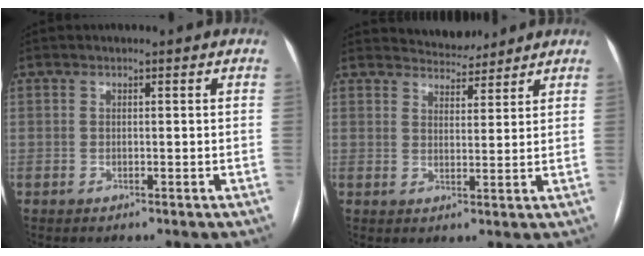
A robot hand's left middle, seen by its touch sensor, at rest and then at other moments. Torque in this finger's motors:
{"motor_torque": [0.00, -0.06, -0.03, -0.01]}